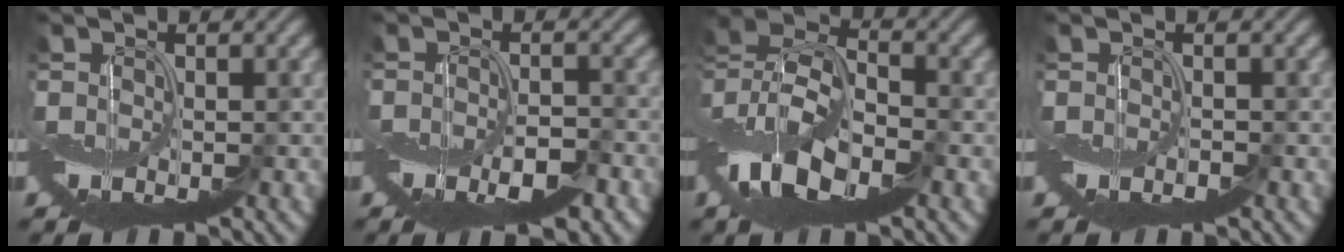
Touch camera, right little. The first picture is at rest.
{"total": 4.1, "force": [-2.5, 1.1, 3.0], "torque": [-0.053, -0.005, -0.042]}
{"total": 8.9, "force": [-3.1, 4.4, 7.0], "torque": [-0.136, 0.015, -0.078]}
{"total": 0.6, "force": [-0.5, -0.2, 0.0], "torque": [-0.002, 0.000, -0.011]}